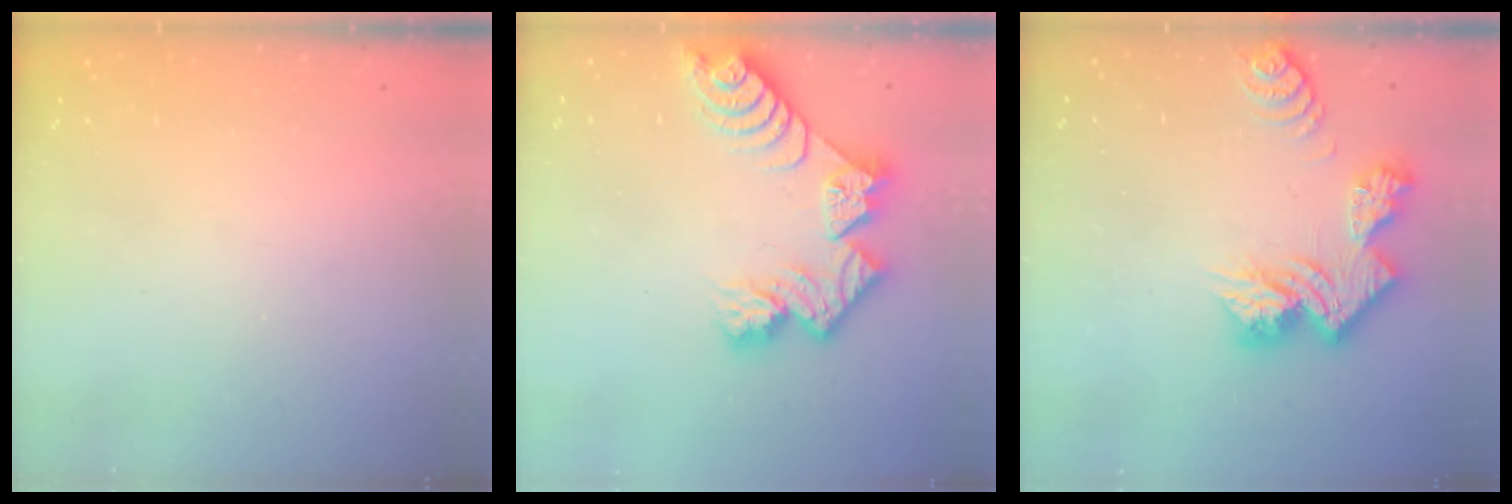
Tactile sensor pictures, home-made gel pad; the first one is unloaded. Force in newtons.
{"total": 12.8, "press": 12.7, "slide": 1.2}
{"total": 12.8, "press": 12.7, "slide": 1.0}